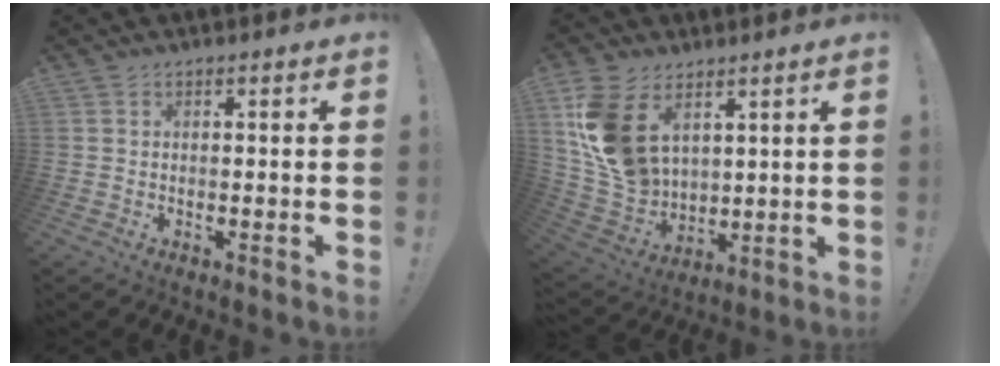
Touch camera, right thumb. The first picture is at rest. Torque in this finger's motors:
{"motor_torque": [1.92, 1.93, 0.83, -0.34, 0.21]}